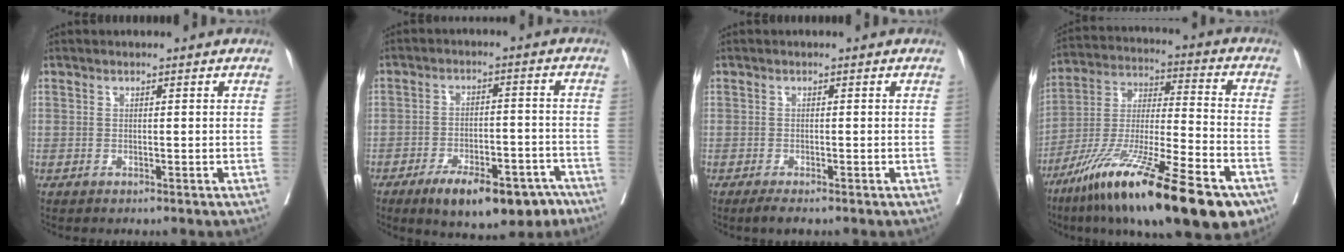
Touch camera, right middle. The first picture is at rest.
{"total": 13.3, "force": [-8.8, 5.2, 8.4], "torque": [-0.103, 0.010, -0.125]}
{"total": 1.8, "force": [-1.4, 0.3, 1.2], "torque": [-0.020, -0.006, -0.023]}
{"total": 26.0, "force": [-15.8, 4.0, 20.2], "torque": [-0.312, -0.043, -0.271]}